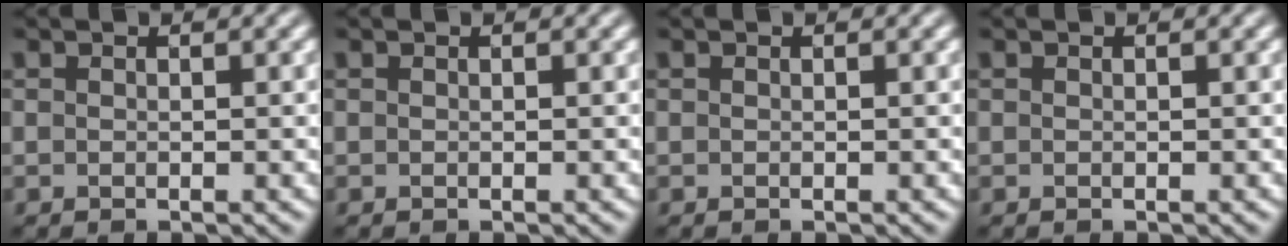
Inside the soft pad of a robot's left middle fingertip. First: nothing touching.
{"total": 0.0}
{"total": 0.0}
{"total": 0.0}